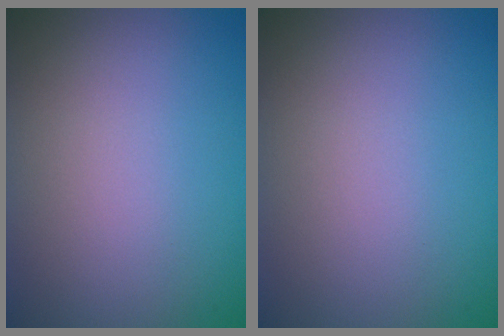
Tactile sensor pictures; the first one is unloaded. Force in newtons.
{"total": 0.0}